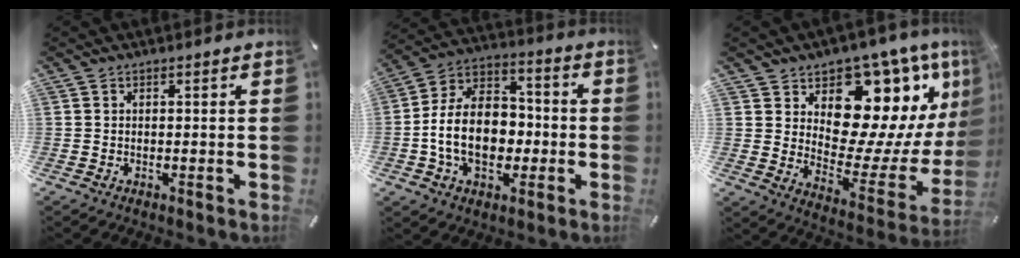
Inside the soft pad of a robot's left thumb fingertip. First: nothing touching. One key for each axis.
{"total": 15.2, "fx": -3.0, "fy": 11.0, "fz": 10.1, "tx": -0.208, "ty": 0.017, "tz": -0.056}
{"total": 15.1, "fx": 7.7, "fy": 10.1, "fz": 8.0, "tx": -0.099, "ty": -0.094, "tz": 0.132}